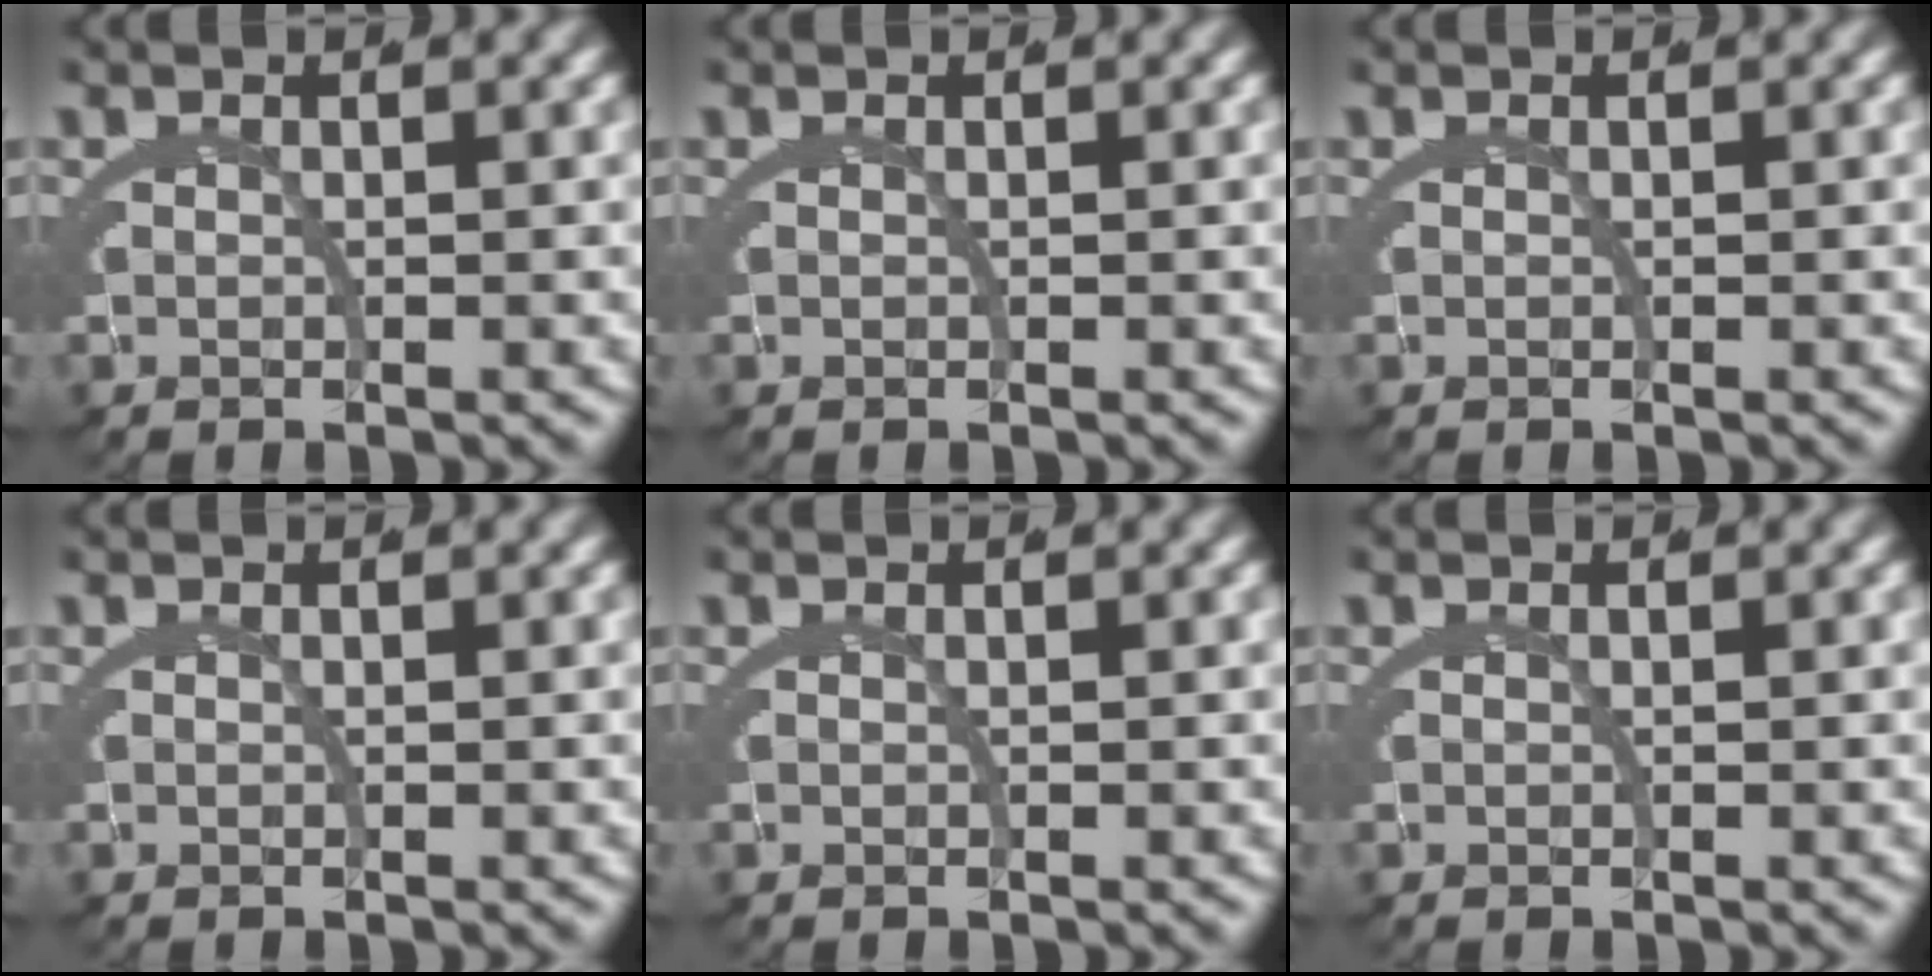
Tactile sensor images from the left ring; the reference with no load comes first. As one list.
[{"total": 0.0}, {"total": 0.0}, {"total": 0.0}, {"total": 0.0}, {"total": 0.0}]